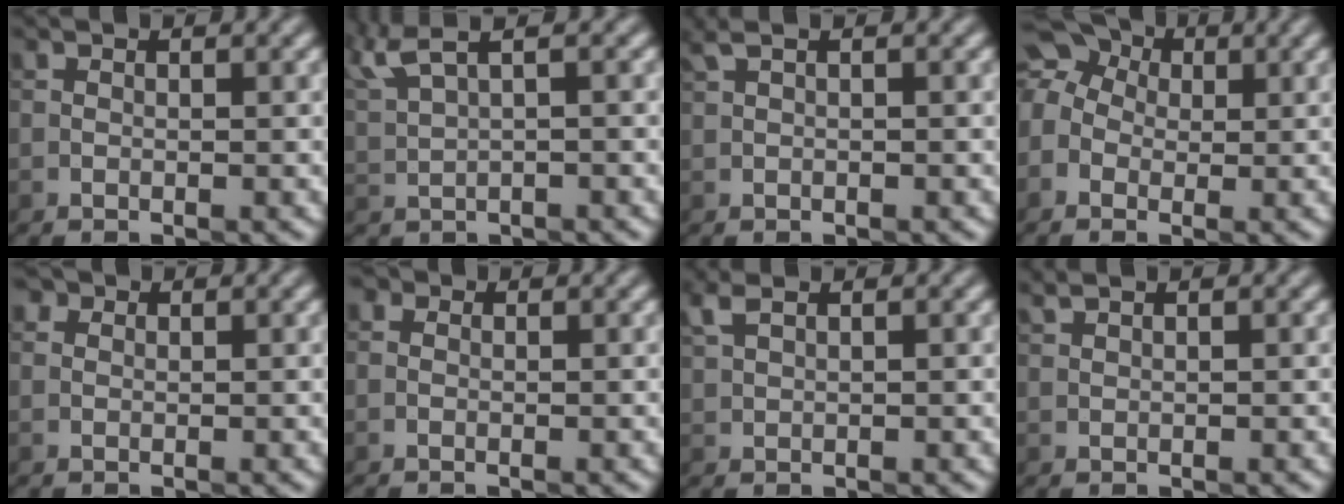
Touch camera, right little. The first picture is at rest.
{"total": 4.0, "force": [3.0, 1.0, 2.5], "torque": [-0.060, 0.011, 0.059]}
{"total": 0.7, "force": [0.4, 0.0, 0.6], "torque": [-0.012, 0.005, 0.010]}
{"total": 7.7, "force": [1.4, 6.3, 4.2], "torque": [-0.080, 0.041, -0.018]}
{"total": 1.1, "force": [0.5, 1.0, 0.3], "torque": [-0.006, 0.002, -0.005]}
{"total": 1.1, "force": [-0.2, 1.0, 0.5], "torque": [-0.005, 0.004, -0.014]}
{"total": 1.4, "force": [1.2, 0.3, 0.7], "torque": [-0.015, 0.010, 0.027]}
{"total": 0.6, "force": [0.6, 0.0, 0.1], "torque": [-0.004, 0.008, 0.011]}